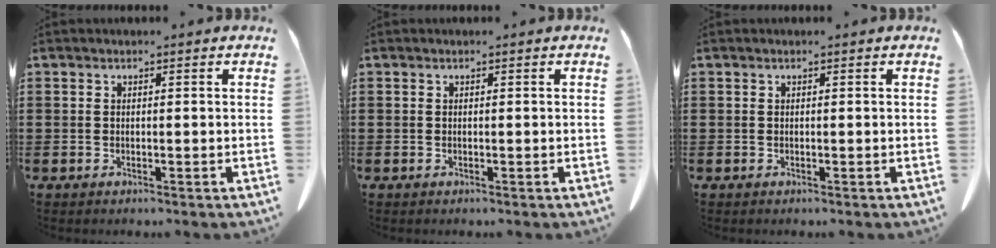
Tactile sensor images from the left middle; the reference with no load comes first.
{"total": 0.0}
{"total": 0.0}